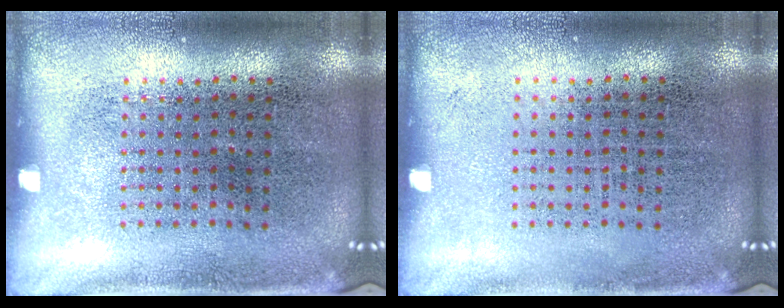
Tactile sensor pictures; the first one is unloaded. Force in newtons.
{"total": 0.0}